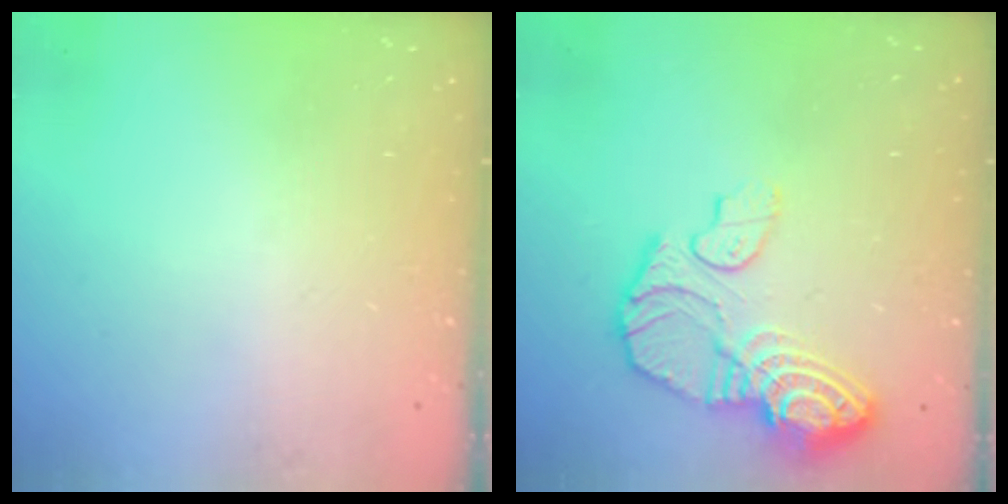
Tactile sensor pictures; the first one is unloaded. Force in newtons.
{"total": 14.6, "press": 14.5, "slide": 1.7}